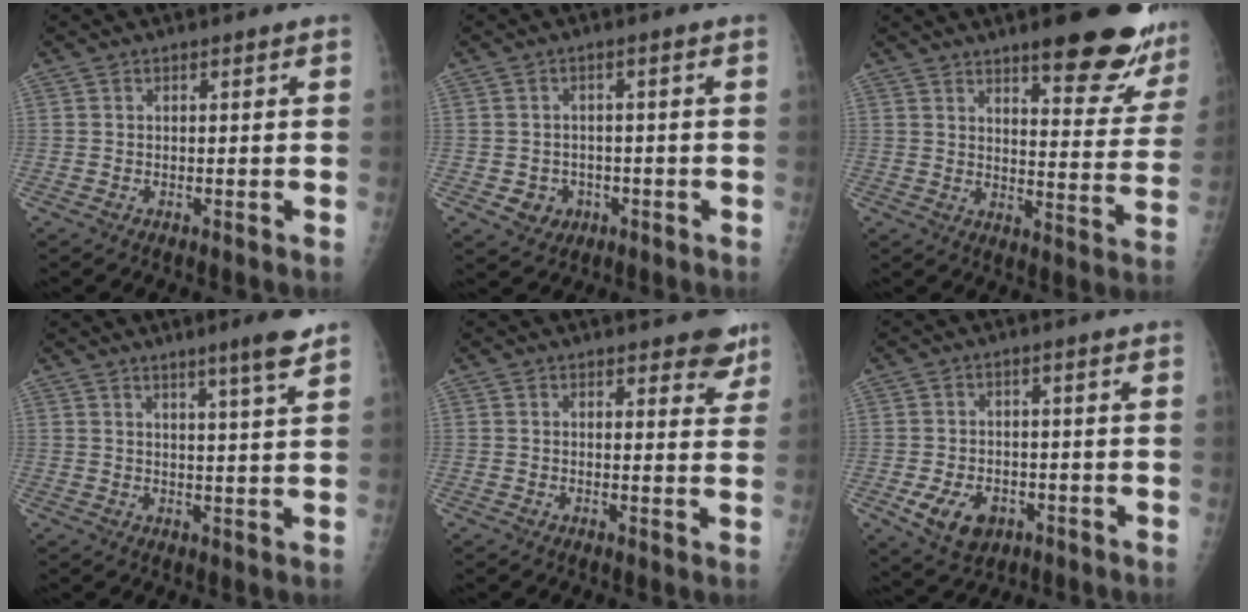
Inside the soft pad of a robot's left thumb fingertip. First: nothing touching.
{"total": 3.9, "force": [-1.3, 3.5, 1.2], "torque": [0.004, 0.009, -0.012]}
{"total": 18.4, "force": [13.0, 4.9, 12.1], "torque": [-0.114, -0.081, 0.163]}
{"total": 6.1, "force": [4.2, -0.4, 4.4], "torque": [-0.065, -0.029, 0.063]}
{"total": 4.8, "force": [3.7, 1.9, 2.3], "torque": [0.005, -0.020, 0.039]}
{"total": 7.6, "force": [-3.0, 5.2, 4.6], "torque": [-0.073, 0.011, -0.038]}